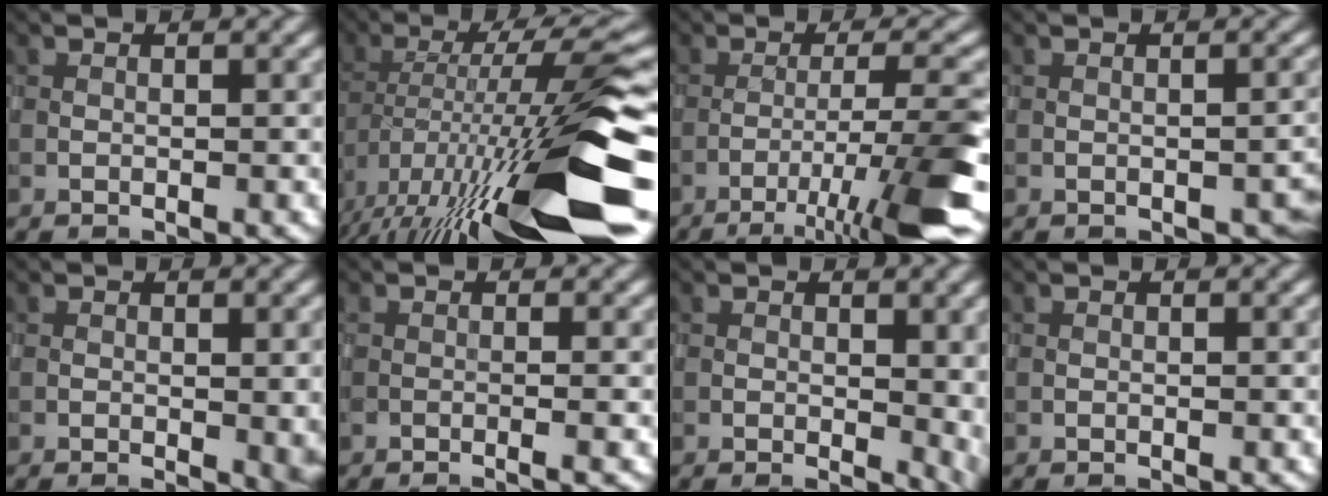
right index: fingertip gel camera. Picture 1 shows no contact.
{"total": 17.2, "force": [-6.8, 2.9, 15.6], "torque": [-0.261, 0.013, -0.115]}
{"total": 9.7, "force": [-5.4, 0.8, 8.0], "torque": [-0.111, 0.012, -0.086]}
{"total": 2.2, "force": [-0.8, 1.2, 1.7], "torque": [-0.023, -0.008, -0.003]}
{"total": 2.2, "force": [-0.1, 0.6, 2.1], "torque": [-0.021, -0.006, 0.000]}
{"total": 1.5, "force": [-0.4, 0.4, 1.4], "torque": [-0.014, -0.004, -0.017]}
{"total": 3.2, "force": [0.2, 1.7, 2.6], "torque": [-0.021, -0.007, 0.005]}
{"total": 0.0}